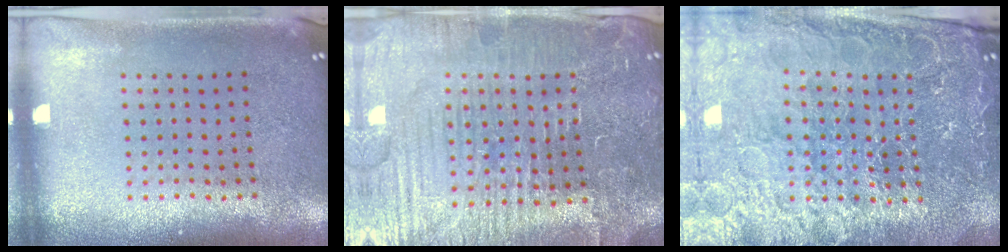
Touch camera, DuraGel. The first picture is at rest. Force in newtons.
{"total": 5.6, "press": 5.2, "slide": 2.1}
{"total": 4.9, "press": 4.6, "slide": 1.7}